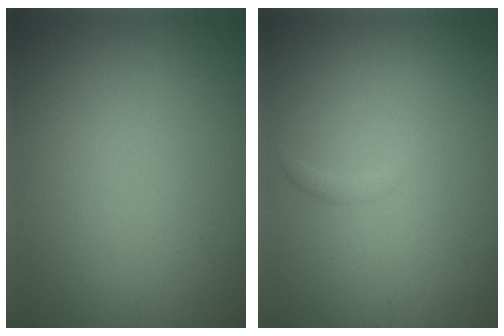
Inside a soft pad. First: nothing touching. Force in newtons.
{"total": 0.6, "press": 0.6, "slide": 0.1}